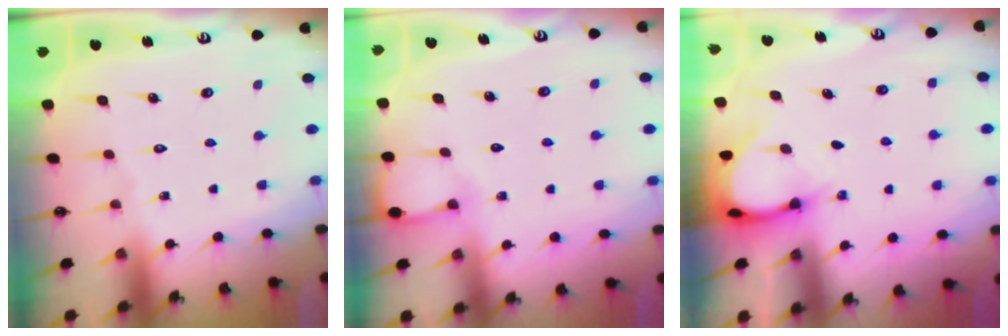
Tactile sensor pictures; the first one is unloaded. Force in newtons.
{"total": 3.5, "press": 3.5, "slide": 0.5}
{"total": 3.9, "press": 3.9, "slide": 0.3}